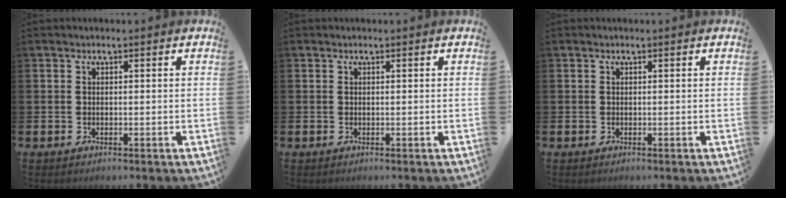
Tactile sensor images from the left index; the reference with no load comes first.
{"total": 0.0}
{"total": 0.0}